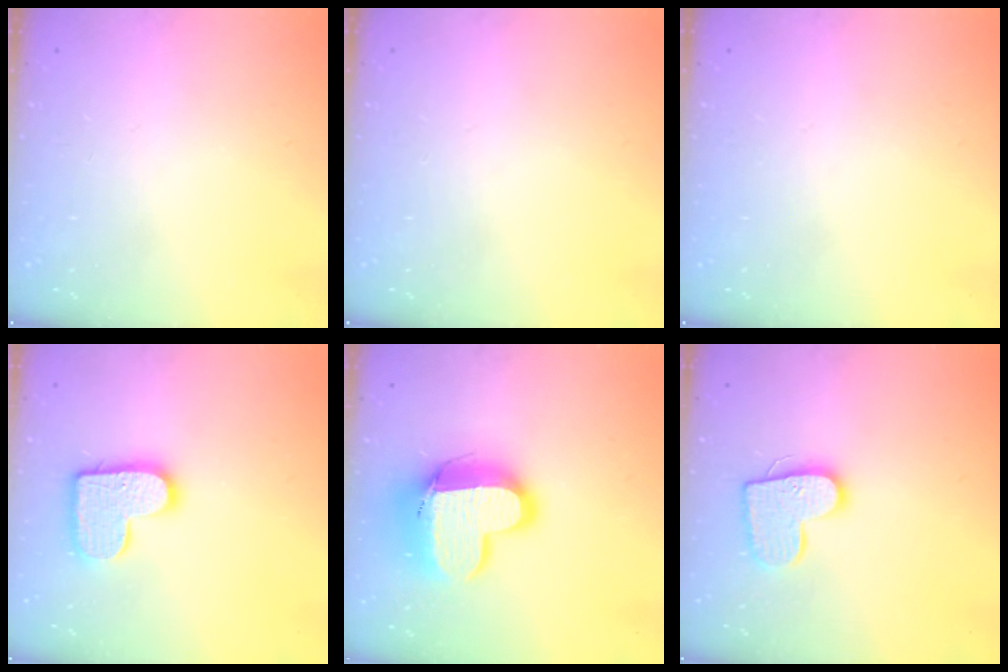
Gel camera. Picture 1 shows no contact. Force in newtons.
{"total": 0.0}
{"total": 0.0}
{"total": 13.5, "press": 13.5, "slide": 0.8}
{"total": 16.0, "press": 16.0, "slide": 1.1}
{"total": 13.0, "press": 13.0, "slide": 0.9}